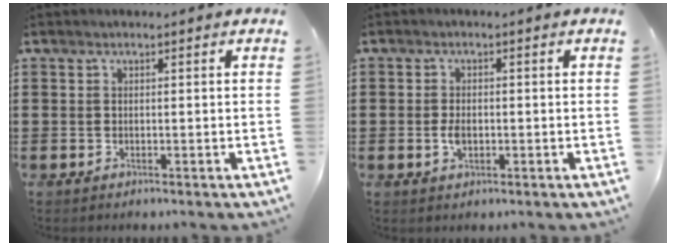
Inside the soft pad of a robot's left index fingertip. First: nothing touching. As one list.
[{"total": 2.5, "force": [-0.4, 1.4, 2.1], "torque": [-0.048, 0.000, -0.009]}]